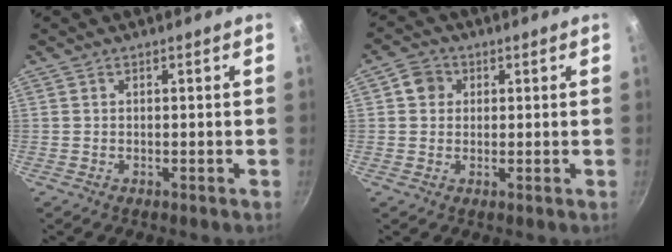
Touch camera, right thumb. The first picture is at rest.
{"total": 4.0, "force": [0.9, 3.6, 1.4], "torque": [-0.002, 0.003, 0.007]}